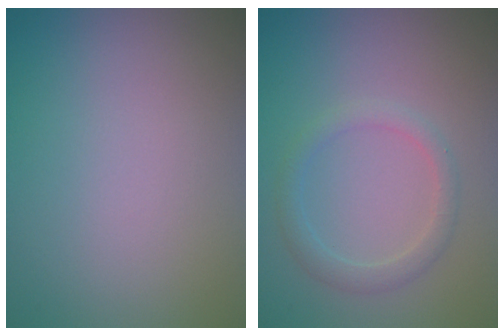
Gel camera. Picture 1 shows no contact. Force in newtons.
{"total": 2.0, "press": 2.0, "slide": 0.1}